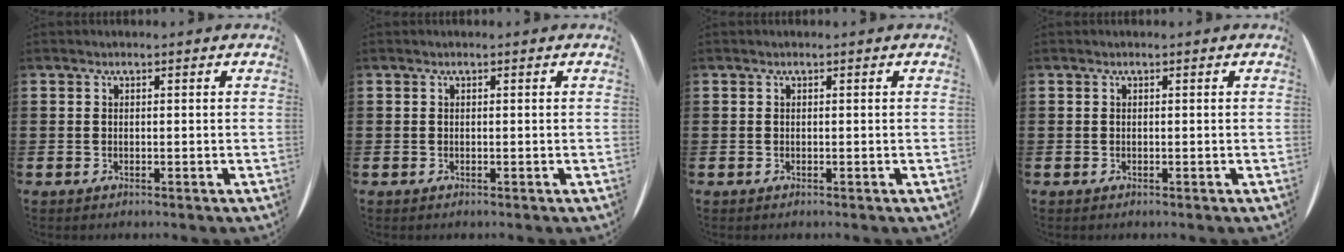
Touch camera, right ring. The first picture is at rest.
{"total": 0.0}
{"total": 0.0}
{"total": 0.0}